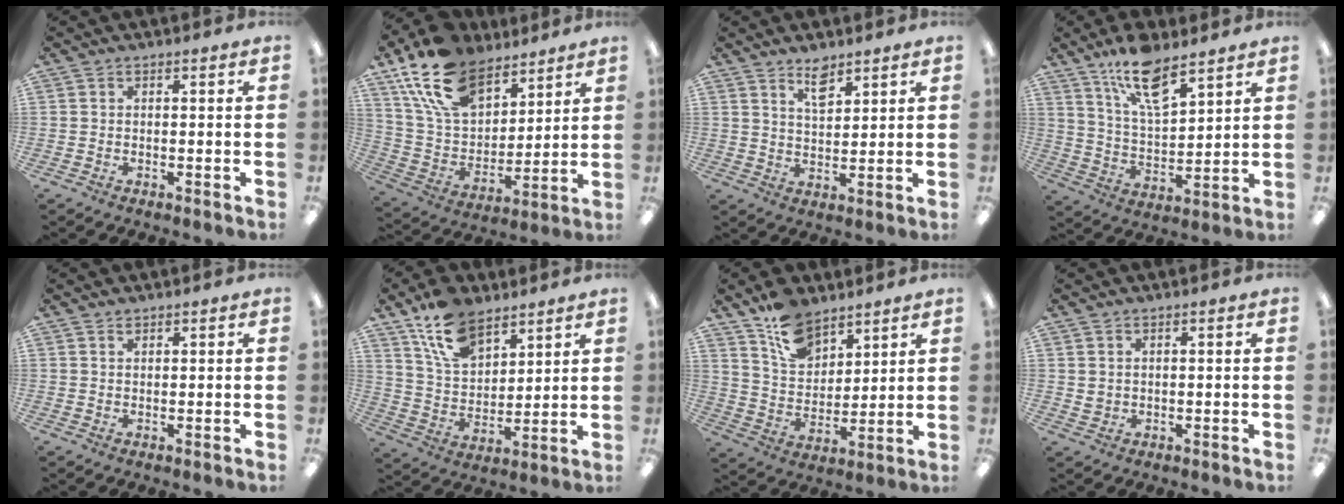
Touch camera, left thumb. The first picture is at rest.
{"total": 19.4, "force": [13.1, 10.8, 9.4], "torque": [-0.185, -0.063, 0.245]}
{"total": 5.8, "force": [4.6, 2.5, 2.7], "torque": [-0.031, -0.027, 0.079]}
{"total": 13.6, "force": [9.6, 5.0, 8.3], "torque": [-0.142, -0.045, 0.169]}
{"total": 1.0, "force": [1.0, 0.4, 0.2], "torque": [-0.004, -0.001, 0.019]}
{"total": 13.9, "force": [9.5, 7.7, 6.7], "torque": [-0.136, -0.036, 0.182]}
{"total": 12.2, "force": [8.8, 7.1, 4.7], "torque": [-0.091, -0.042, 0.172]}
{"total": 1.6, "force": [1.2, 1.1, 0.3], "torque": [-0.007, 0.000, 0.022]}